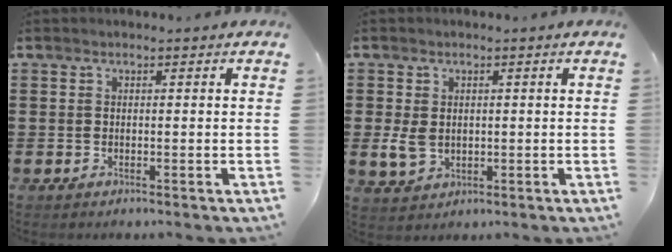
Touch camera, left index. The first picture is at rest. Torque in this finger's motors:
{"motor_torque": [-0.64, 0.59, -0.54, -0.21]}